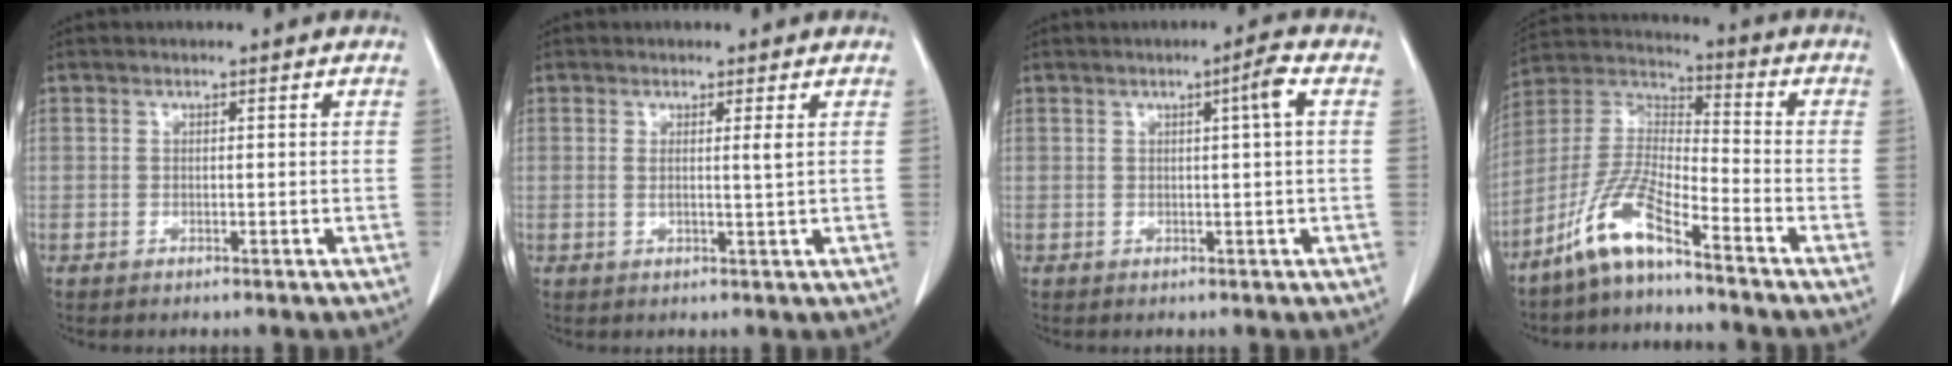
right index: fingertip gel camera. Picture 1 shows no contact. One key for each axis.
{"total": 1.6, "fx": 0.5, "fy": -0.4, "fz": 1.5, "tx": -0.029, "ty": -0.005, "tz": 0.009}
{"total": 2.9, "fx": 0.7, "fy": -0.4, "fz": 2.8, "tx": -0.044, "ty": 0.002, "tz": 0.011}
{"total": 10.2, "fx": -7.3, "fy": 1.3, "fz": 7.0, "tx": -0.159, "ty": 0.000, "tz": -0.151}